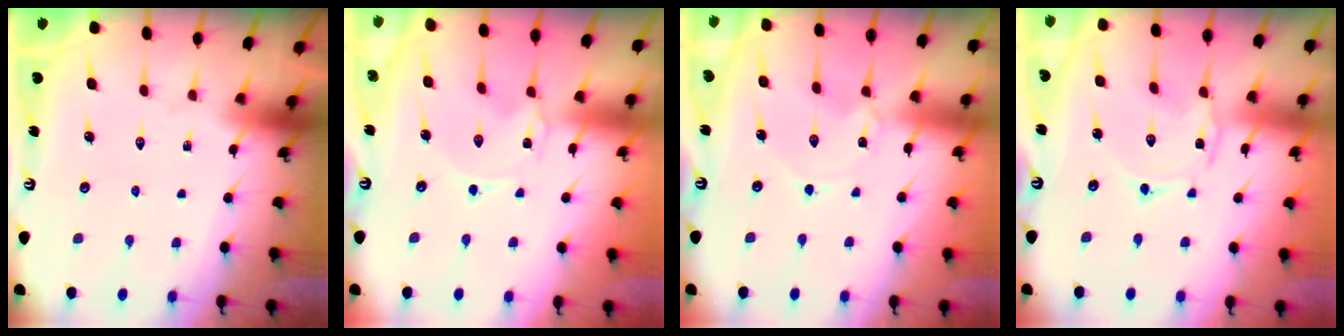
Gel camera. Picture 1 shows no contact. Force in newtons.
{"total": 0.0}
{"total": 0.6, "press": 0.6, "slide": 0.1}
{"total": 0.8, "press": 0.8, "slide": 0.2}